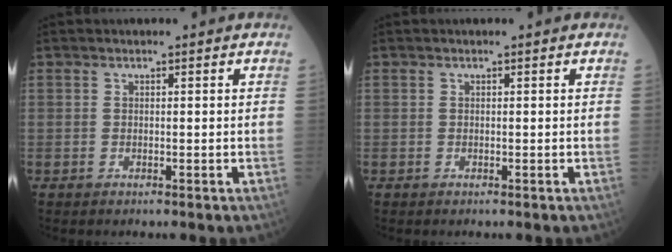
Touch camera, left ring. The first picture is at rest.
{"total": 0.0}